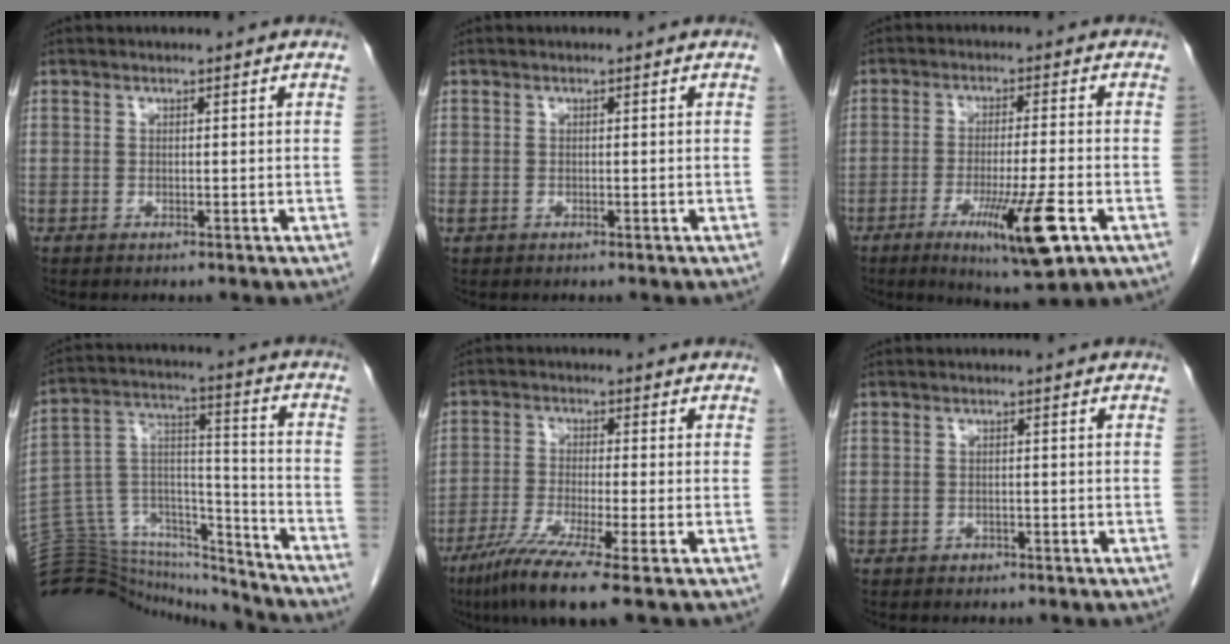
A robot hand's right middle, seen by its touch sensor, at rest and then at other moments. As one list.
[{"total": 0.6, "force": [-0.2, 0.5, 0.2], "torque": [-0.005, 0.003, -0.001]}, {"total": 10.7, "force": [-4.7, 0.5, 9.6], "torque": [-0.160, -0.028, -0.070]}, {"total": 25.5, "force": [-24.4, 5.2, 5.2], "torque": [-0.143, 0.030, -0.384]}, {"total": 9.2, "force": [-5.7, -0.6, 7.2], "torque": [-0.135, -0.028, -0.102]}, {"total": 0.8, "force": [-0.6, 0.6, 0.1], "torque": [-0.008, 0.001, -0.009]}]